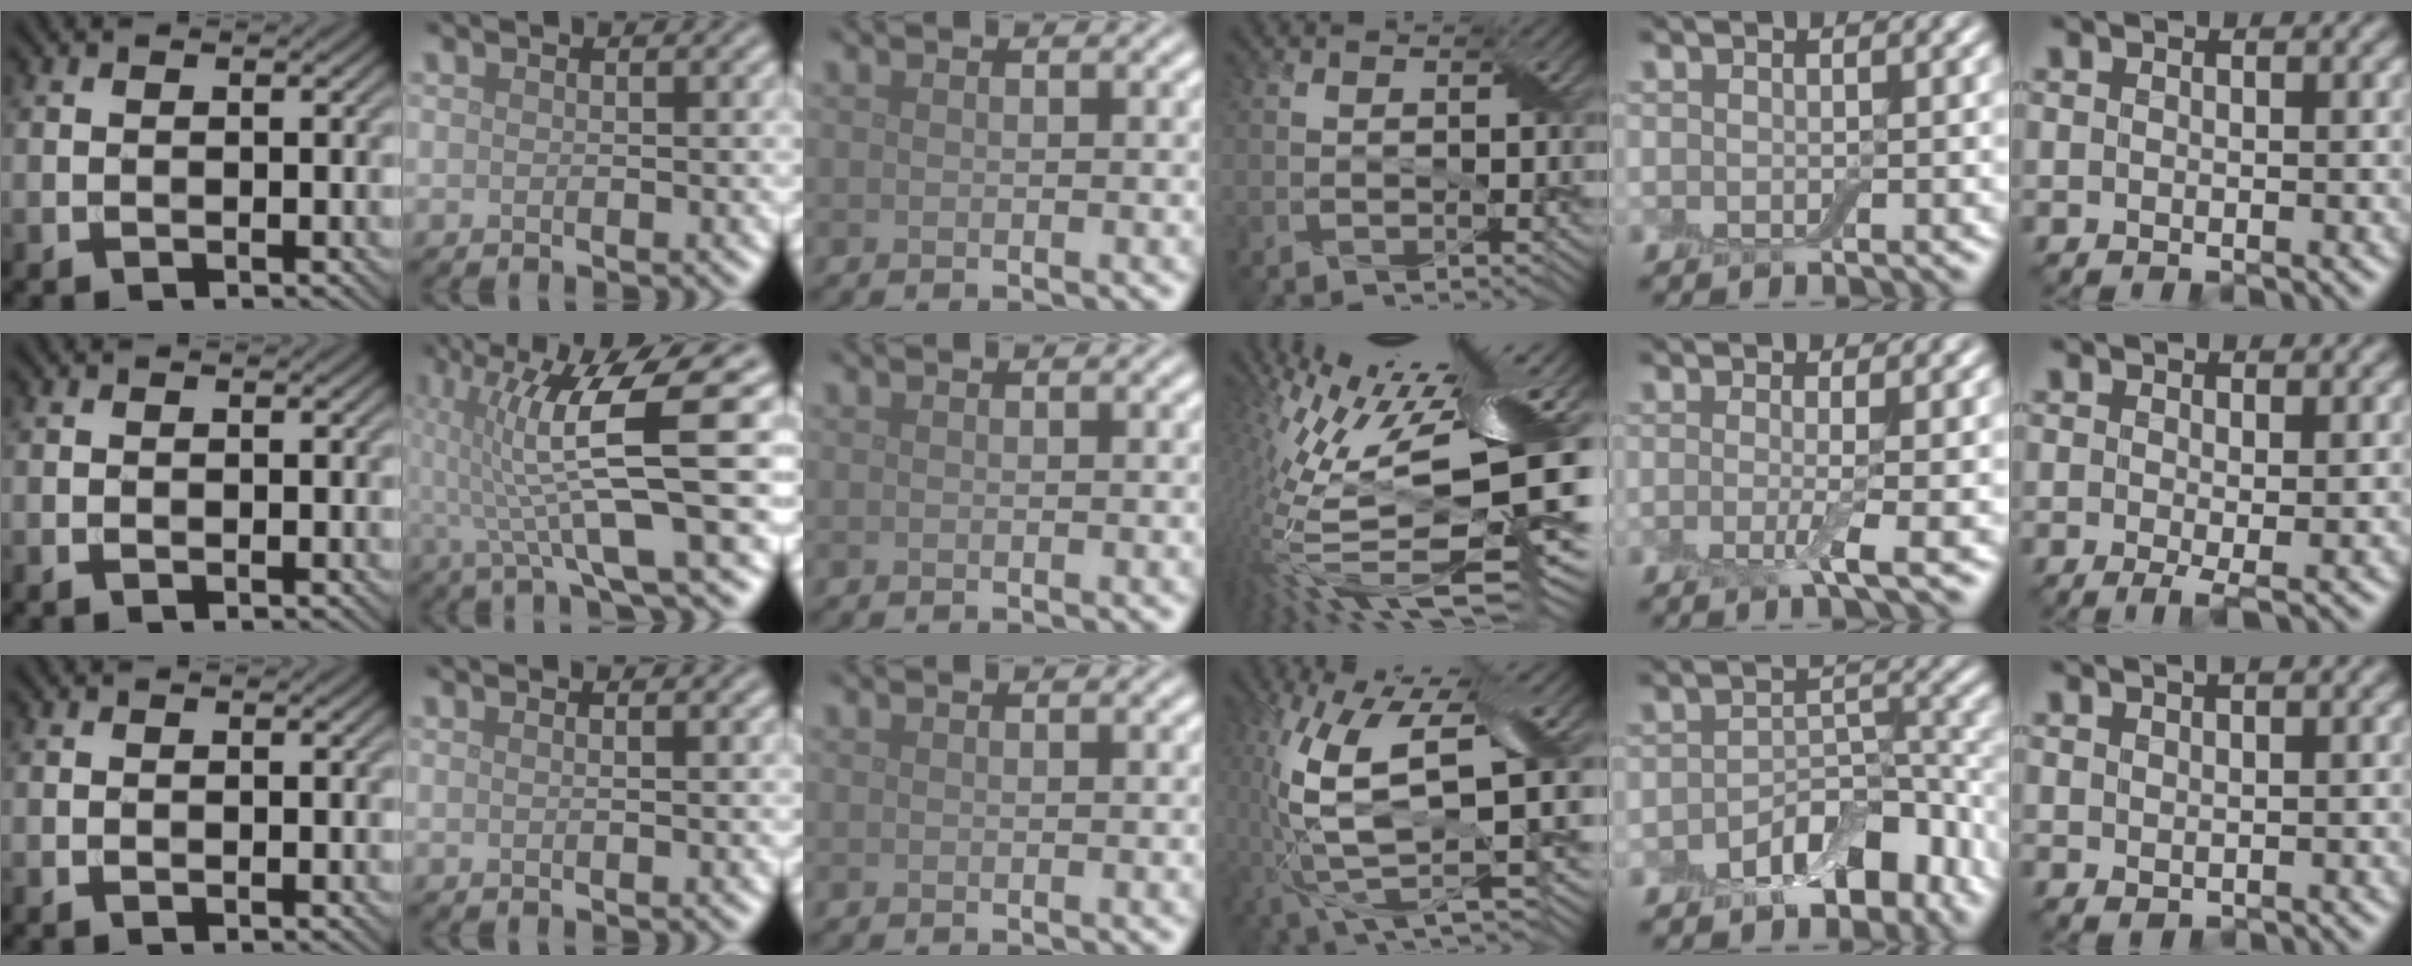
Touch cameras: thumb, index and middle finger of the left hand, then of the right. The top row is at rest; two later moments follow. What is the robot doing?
{"motion": "peel", "object": "aluminum foil"}